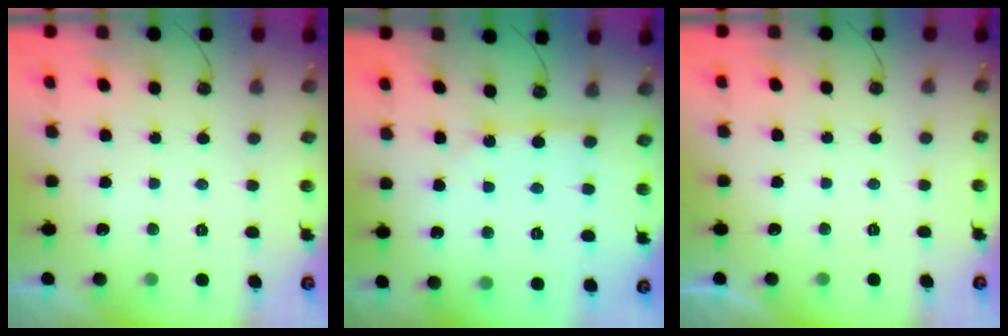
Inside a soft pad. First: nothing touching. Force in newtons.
{"total": 5.2, "press": 5.2, "slide": 0.5}
{"total": 0.0}